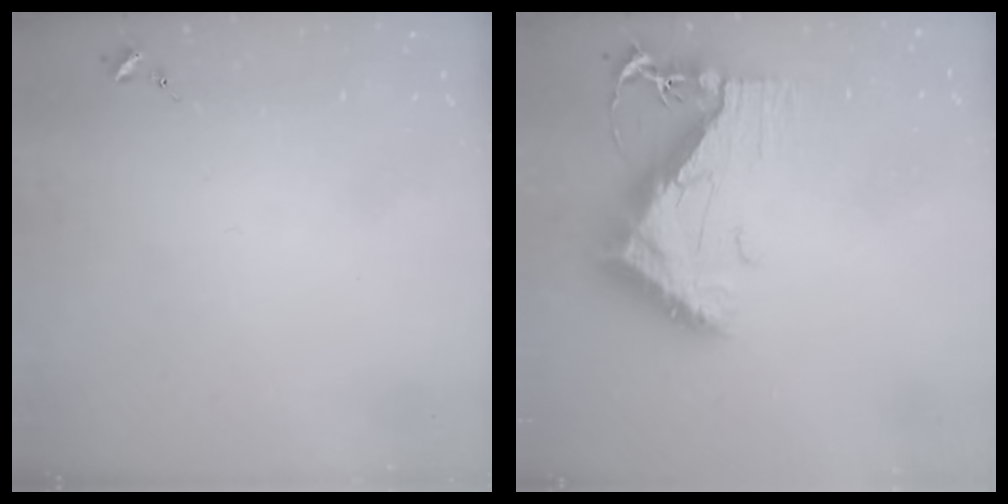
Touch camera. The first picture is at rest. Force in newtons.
{"total": 12.5, "press": 12.4, "slide": 1.1}